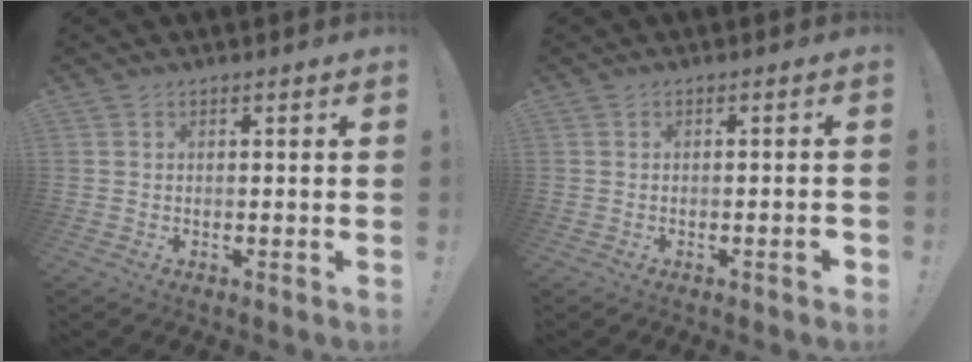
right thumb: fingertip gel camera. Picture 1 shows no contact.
{"total": 2.0, "force": [-0.9, 0.2, 1.8], "torque": [-0.028, 0.003, -0.016]}